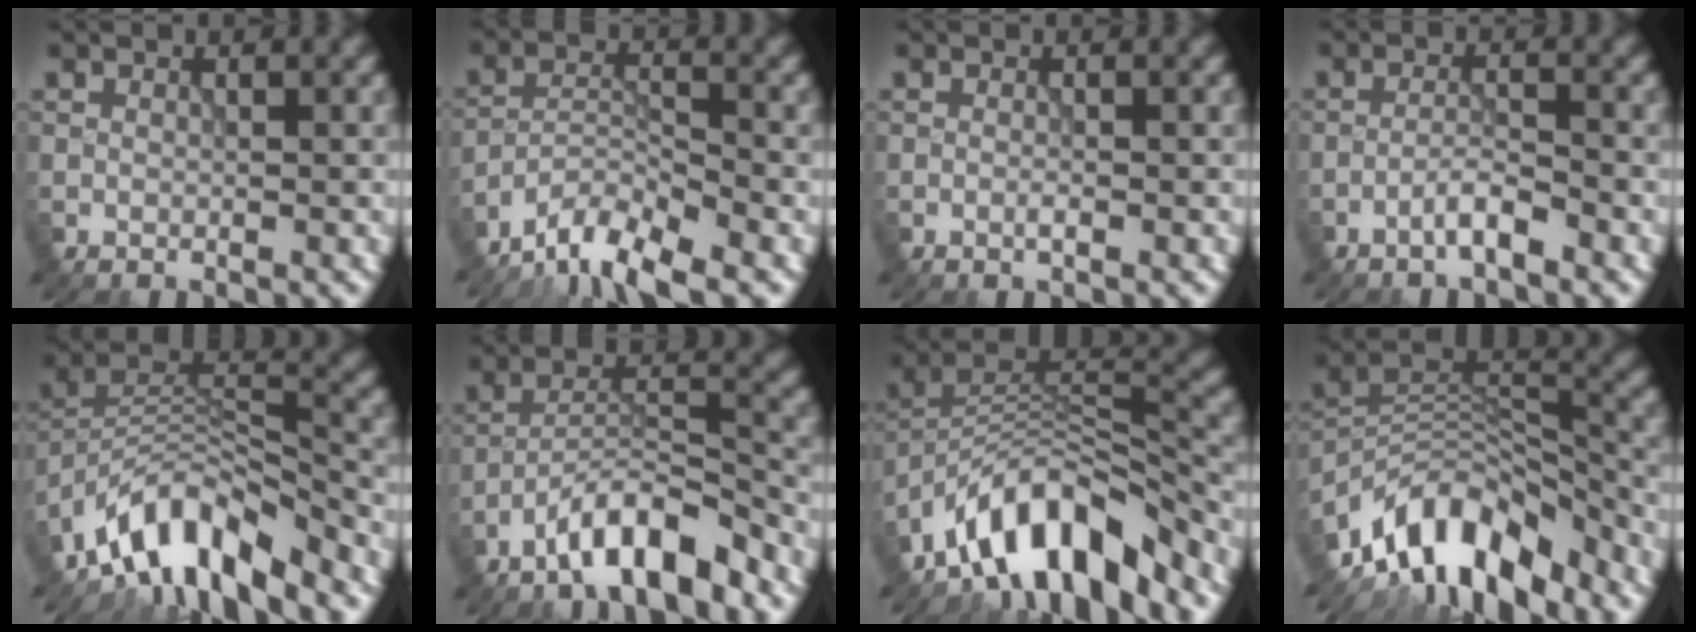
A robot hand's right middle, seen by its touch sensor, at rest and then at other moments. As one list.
[{"total": 6.0, "force": [-5.0, 1.2, 3.0], "torque": [-0.046, -0.005, -0.099]}, {"total": 0.6, "force": [-0.3, 0.1, 0.6], "torque": [-0.012, -0.002, -0.006]}, {"total": 2.2, "force": [-1.5, 0.2, 1.6], "torque": [-0.027, 0.010, -0.033]}, {"total": 9.3, "force": [-7.0, 3.0, 5.3], "torque": [-0.082, 0.000, -0.141]}, {"total": 6.5, "force": [-4.8, 1.3, 4.1], "torque": [-0.067, 0.010, -0.086]}, {"total": 10.4, "force": [-7.4, 3.7, 6.3], "torque": [-0.091, 0.012, -0.142]}, {"total": 11.4, "force": [-8.4, 4.6, 6.2], "torque": [-0.101, 0.016, -0.163]}]